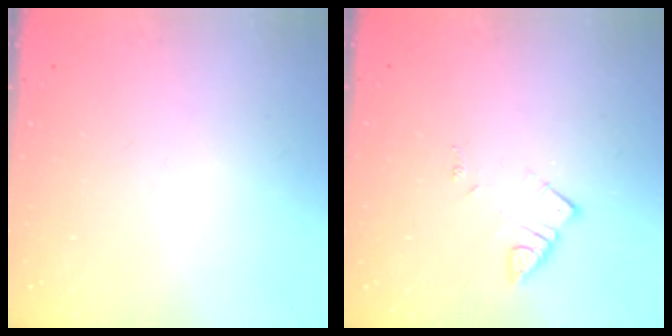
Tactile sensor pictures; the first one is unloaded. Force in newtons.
{"total": 3.5, "press": 3.5, "slide": 0.4}